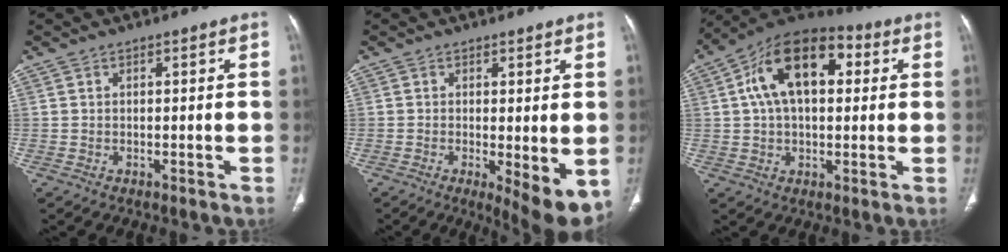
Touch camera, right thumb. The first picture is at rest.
{"total": 8.0, "force": [-1.7, 2.3, 7.5], "torque": [-0.104, -0.024, -0.022]}
{"total": 16.7, "force": [4.0, 9.8, 12.9], "torque": [-0.192, 0.027, 0.056]}